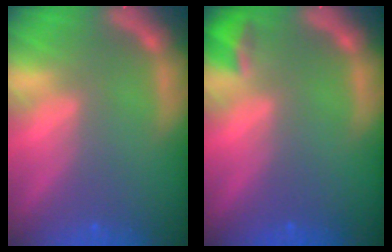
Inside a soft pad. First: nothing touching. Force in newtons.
{"total": 1.9}